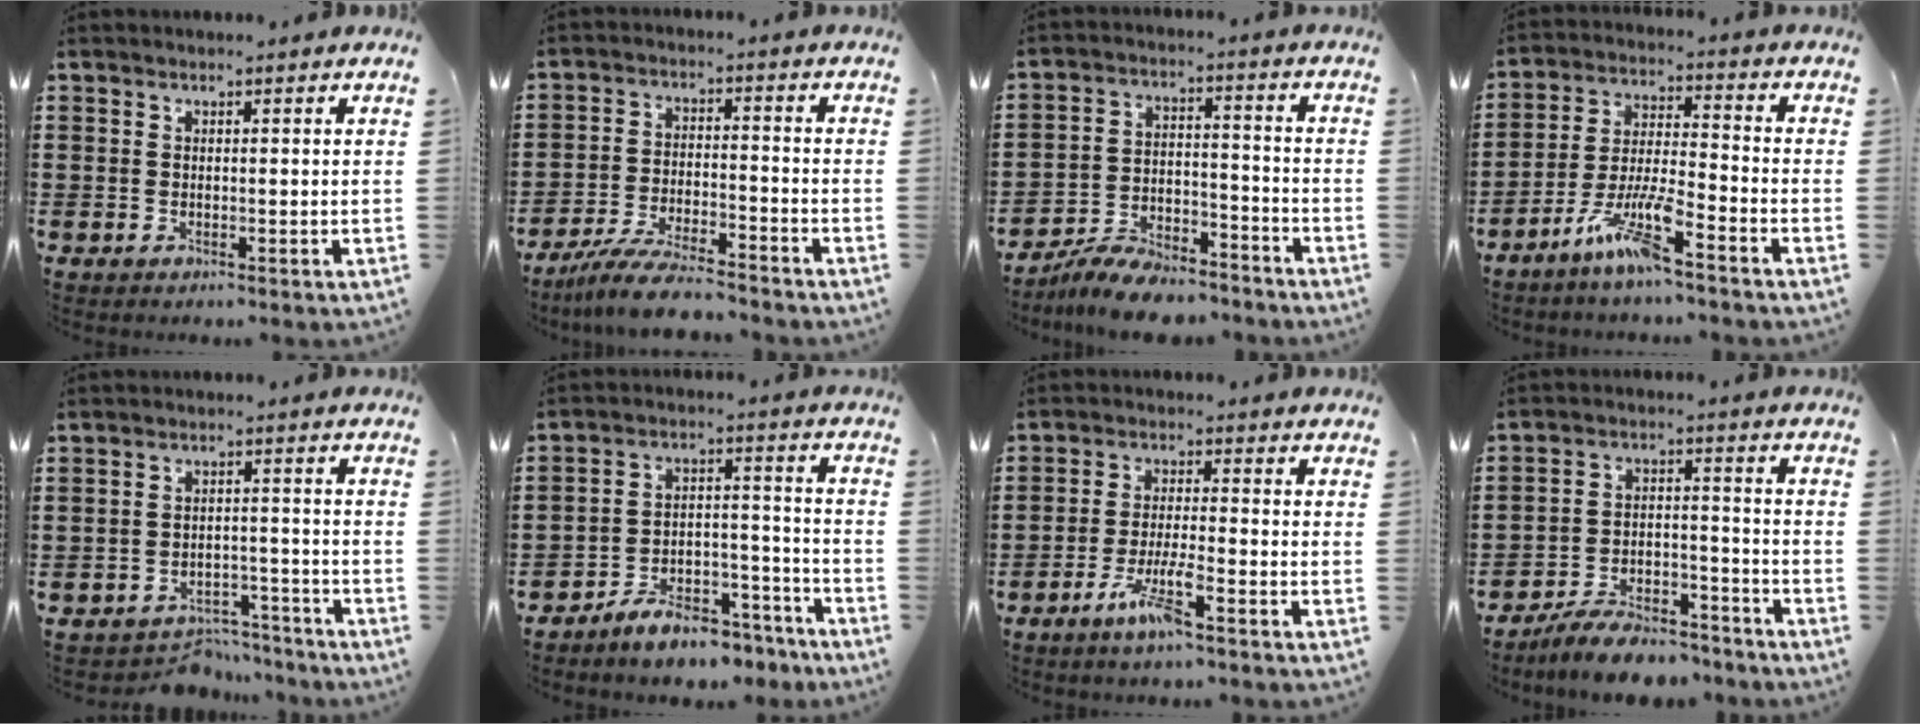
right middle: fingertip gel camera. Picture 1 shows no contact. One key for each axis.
{"total": 7.4, "fx": -6.7, "fy": 0.7, "fz": 3.1, "tx": -0.071, "ty": -0.002, "tz": -0.129}
{"total": 7.7, "fx": -7.4, "fy": 1.3, "fz": 1.9, "tx": -0.035, "ty": 0.015, "tz": -0.141}
{"total": 8.4, "fx": -6.1, "fy": 0.8, "fz": 5.7, "tx": -0.124, "ty": -0.005, "tz": -0.117}
{"total": 4.7, "fx": -4.6, "fy": 1.0, "fz": 0.1, "tx": -0.005, "ty": 0.010, "tz": -0.095}
{"total": 6.8, "fx": -6.4, "fy": 1.5, "fz": 1.7, "tx": -0.021, "ty": 0.022, "tz": -0.120}
{"total": 5.9, "fx": -3.8, "fy": 0.6, "fz": 4.5, "tx": -0.092, "ty": -0.006, "tz": -0.069}
{"total": 7.6, "fx": -7.2, "fy": 1.4, "fz": 2.0, "tx": -0.028, "ty": 0.020, "tz": -0.135}